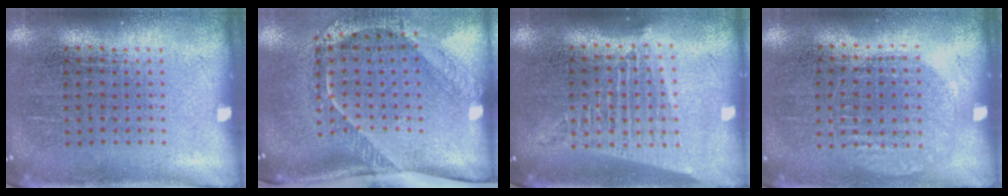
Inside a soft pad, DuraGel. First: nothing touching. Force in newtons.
{"total": 2.7, "press": 1.8, "slide": 1.9}
{"total": 1.8, "press": 1.6, "slide": 0.8}
{"total": 1.0, "press": 0.9, "slide": 0.4}